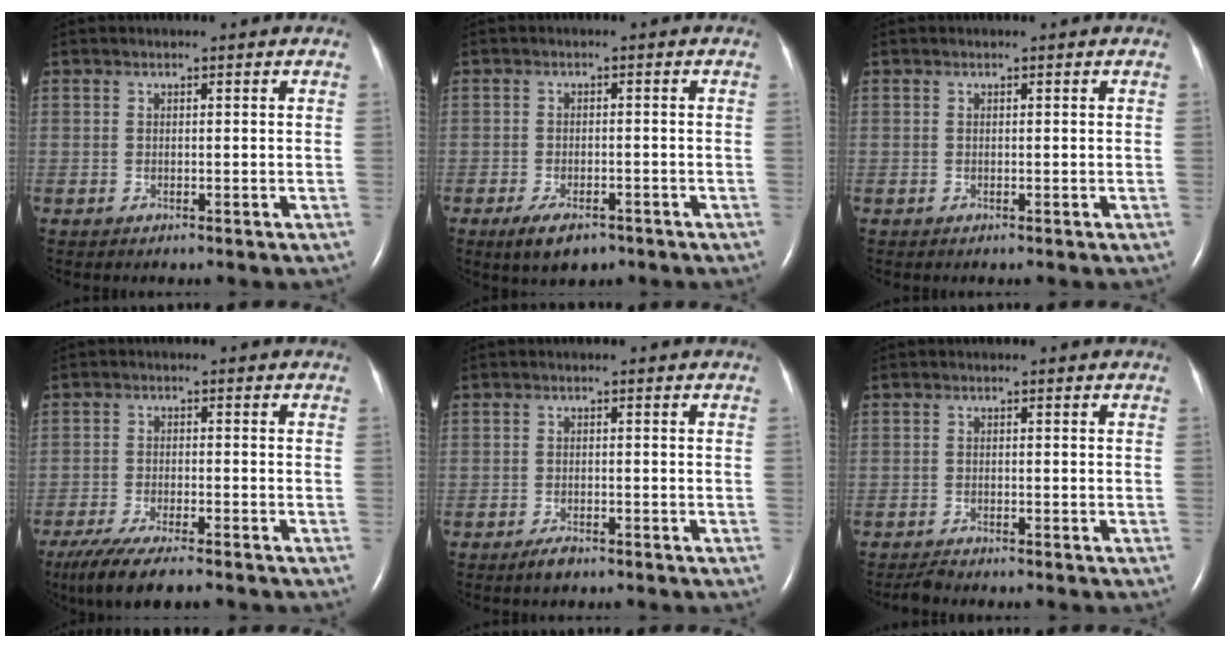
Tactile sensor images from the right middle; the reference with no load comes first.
{"total": 5.0, "force": [-3.3, 2.0, 3.1], "torque": [-0.059, -0.006, -0.050]}
{"total": 0.0}
{"total": 10.2, "force": [-8.1, 1.4, 6.0], "torque": [-0.102, -0.025, -0.130]}
{"total": 1.9, "force": [-1.5, 0.6, 1.0], "torque": [-0.028, -0.003, -0.024]}
{"total": 1.5, "force": [-1.4, 0.1, 0.4], "torque": [-0.018, -0.007, -0.025]}